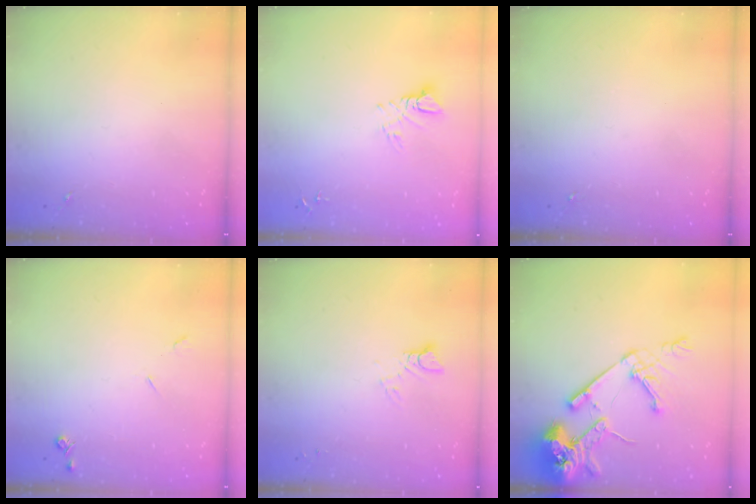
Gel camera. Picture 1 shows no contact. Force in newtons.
{"total": 5.6, "press": 5.6, "slide": 0.6}
{"total": 0.0}
{"total": 4.0, "press": 3.9, "slide": 0.7}
{"total": 2.9, "press": 2.9, "slide": 0.2}
{"total": 18.4, "press": 18.2, "slide": 2.5}